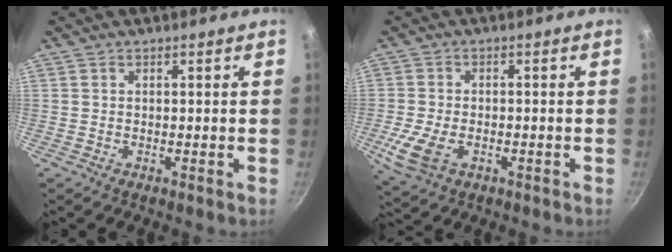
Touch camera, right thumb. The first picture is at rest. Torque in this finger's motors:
{"motor_torque": [0.00, -0.10, -0.15, -0.02, 0.06]}